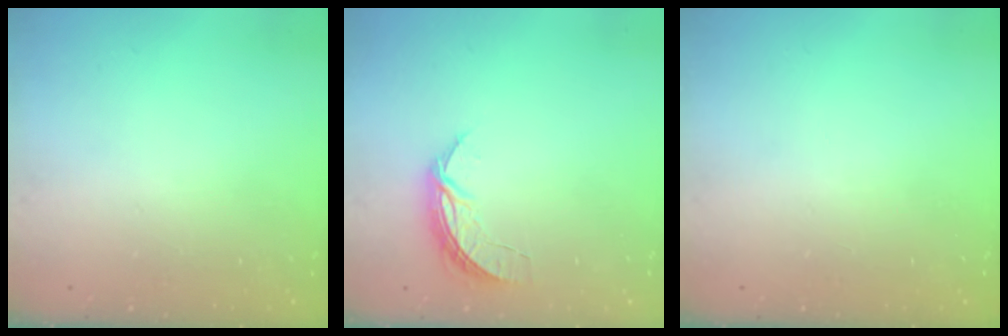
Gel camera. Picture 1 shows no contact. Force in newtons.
{"total": 5.6, "press": 5.6, "slide": 0.5}
{"total": 0.0}